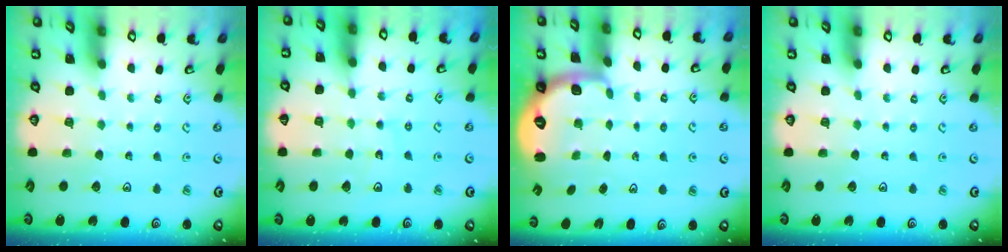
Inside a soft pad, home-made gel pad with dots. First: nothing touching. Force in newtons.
{"total": 8.2, "press": 7.7, "slide": 2.6}
{"total": 2.8, "press": 1.9, "slide": 2.0}
{"total": 0.0}